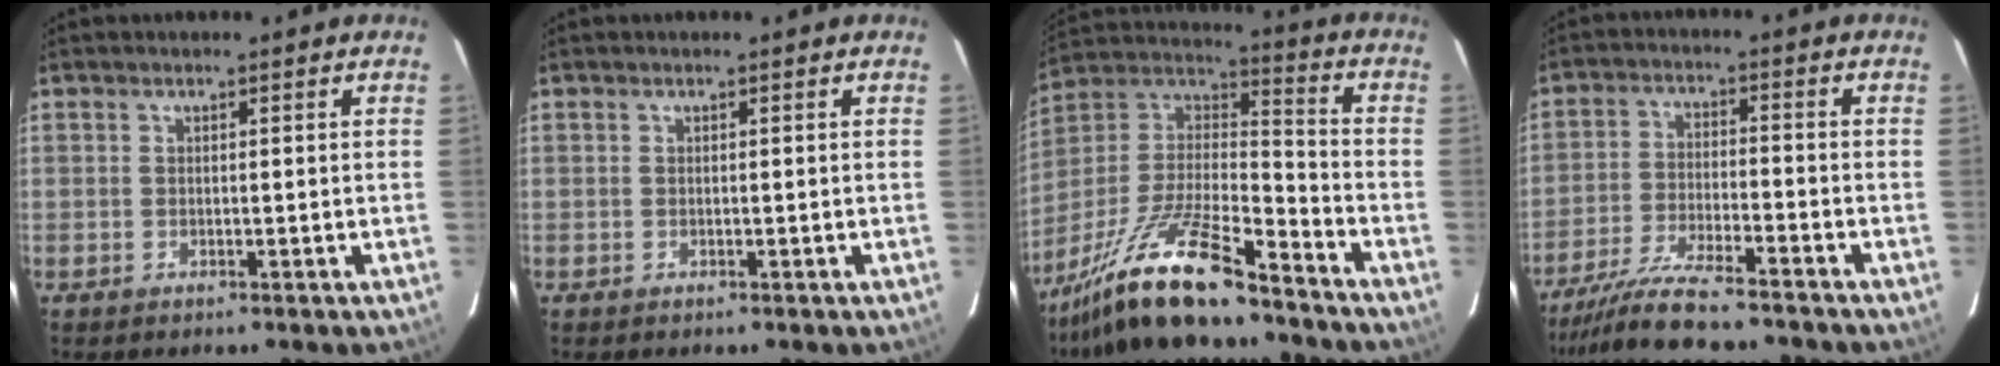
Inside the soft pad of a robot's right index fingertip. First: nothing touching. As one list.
[{"total": 0.0}, {"total": 18.2, "force": [-13.9, 2.9, 11.4], "torque": [-0.241, -0.010, -0.256]}, {"total": 10.6, "force": [-9.4, 0.5, 4.9], "torque": [-0.083, -0.020, -0.161]}]